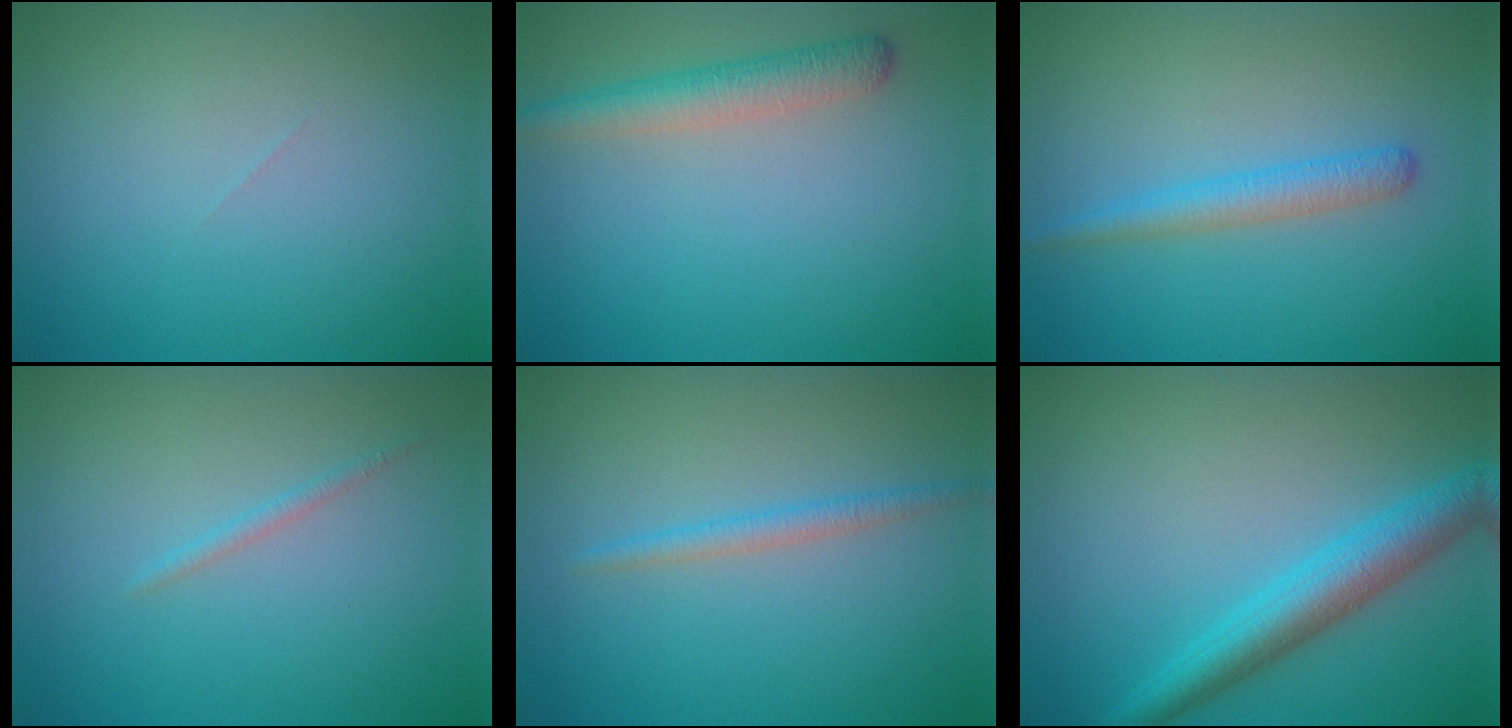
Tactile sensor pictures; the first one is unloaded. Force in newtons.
{"total": 3.2, "press": 3.2, "slide": 0.2}
{"total": 2.4, "press": 2.4, "slide": 0.2}
{"total": 0.8, "press": 0.8, "slide": 0.0}
{"total": 1.6, "press": 1.6, "slide": 0.0}
{"total": 4.7, "press": 4.7, "slide": 0.1}